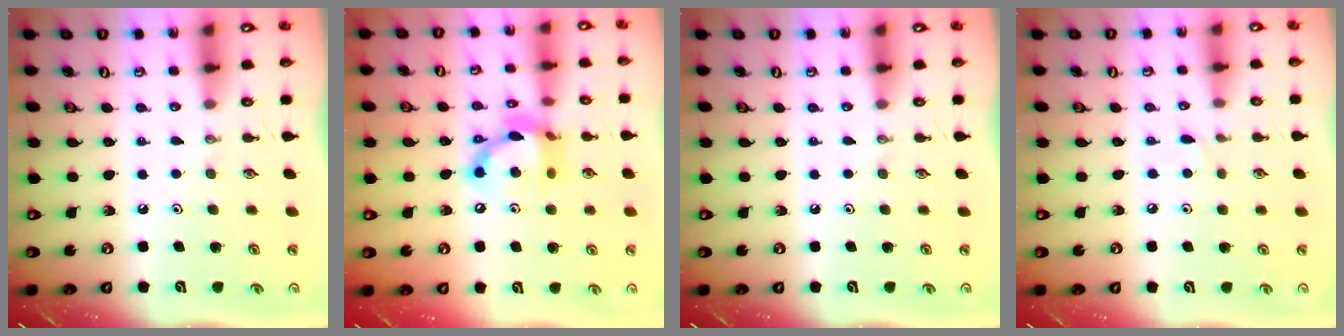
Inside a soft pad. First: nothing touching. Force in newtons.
{"total": 14.3, "press": 14.3, "slide": 1.2}
{"total": 0.0}
{"total": 3.2, "press": 3.2, "slide": 0.5}